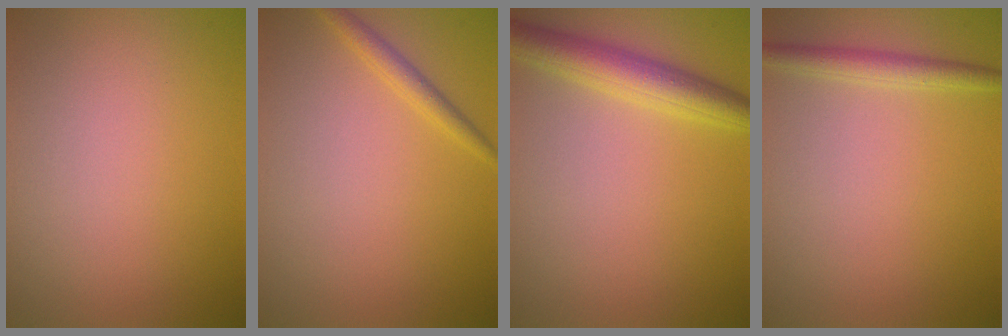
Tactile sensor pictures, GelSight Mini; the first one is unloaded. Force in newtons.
{"total": 1.5, "press": 1.5, "slide": 0.0}
{"total": 4.2, "press": 4.2, "slide": 0.1}
{"total": 2.1, "press": 2.1, "slide": 0.0}